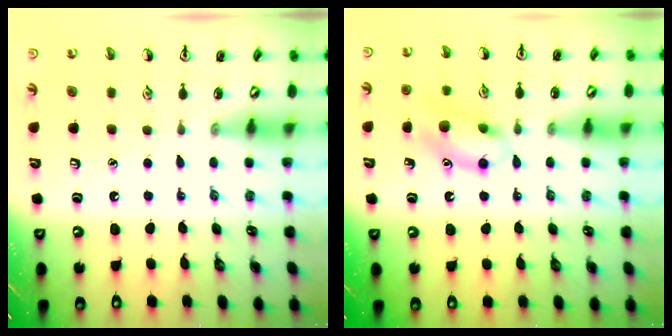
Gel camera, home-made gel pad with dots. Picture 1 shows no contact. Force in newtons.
{"total": 12.1, "press": 12.0, "slide": 0.8}